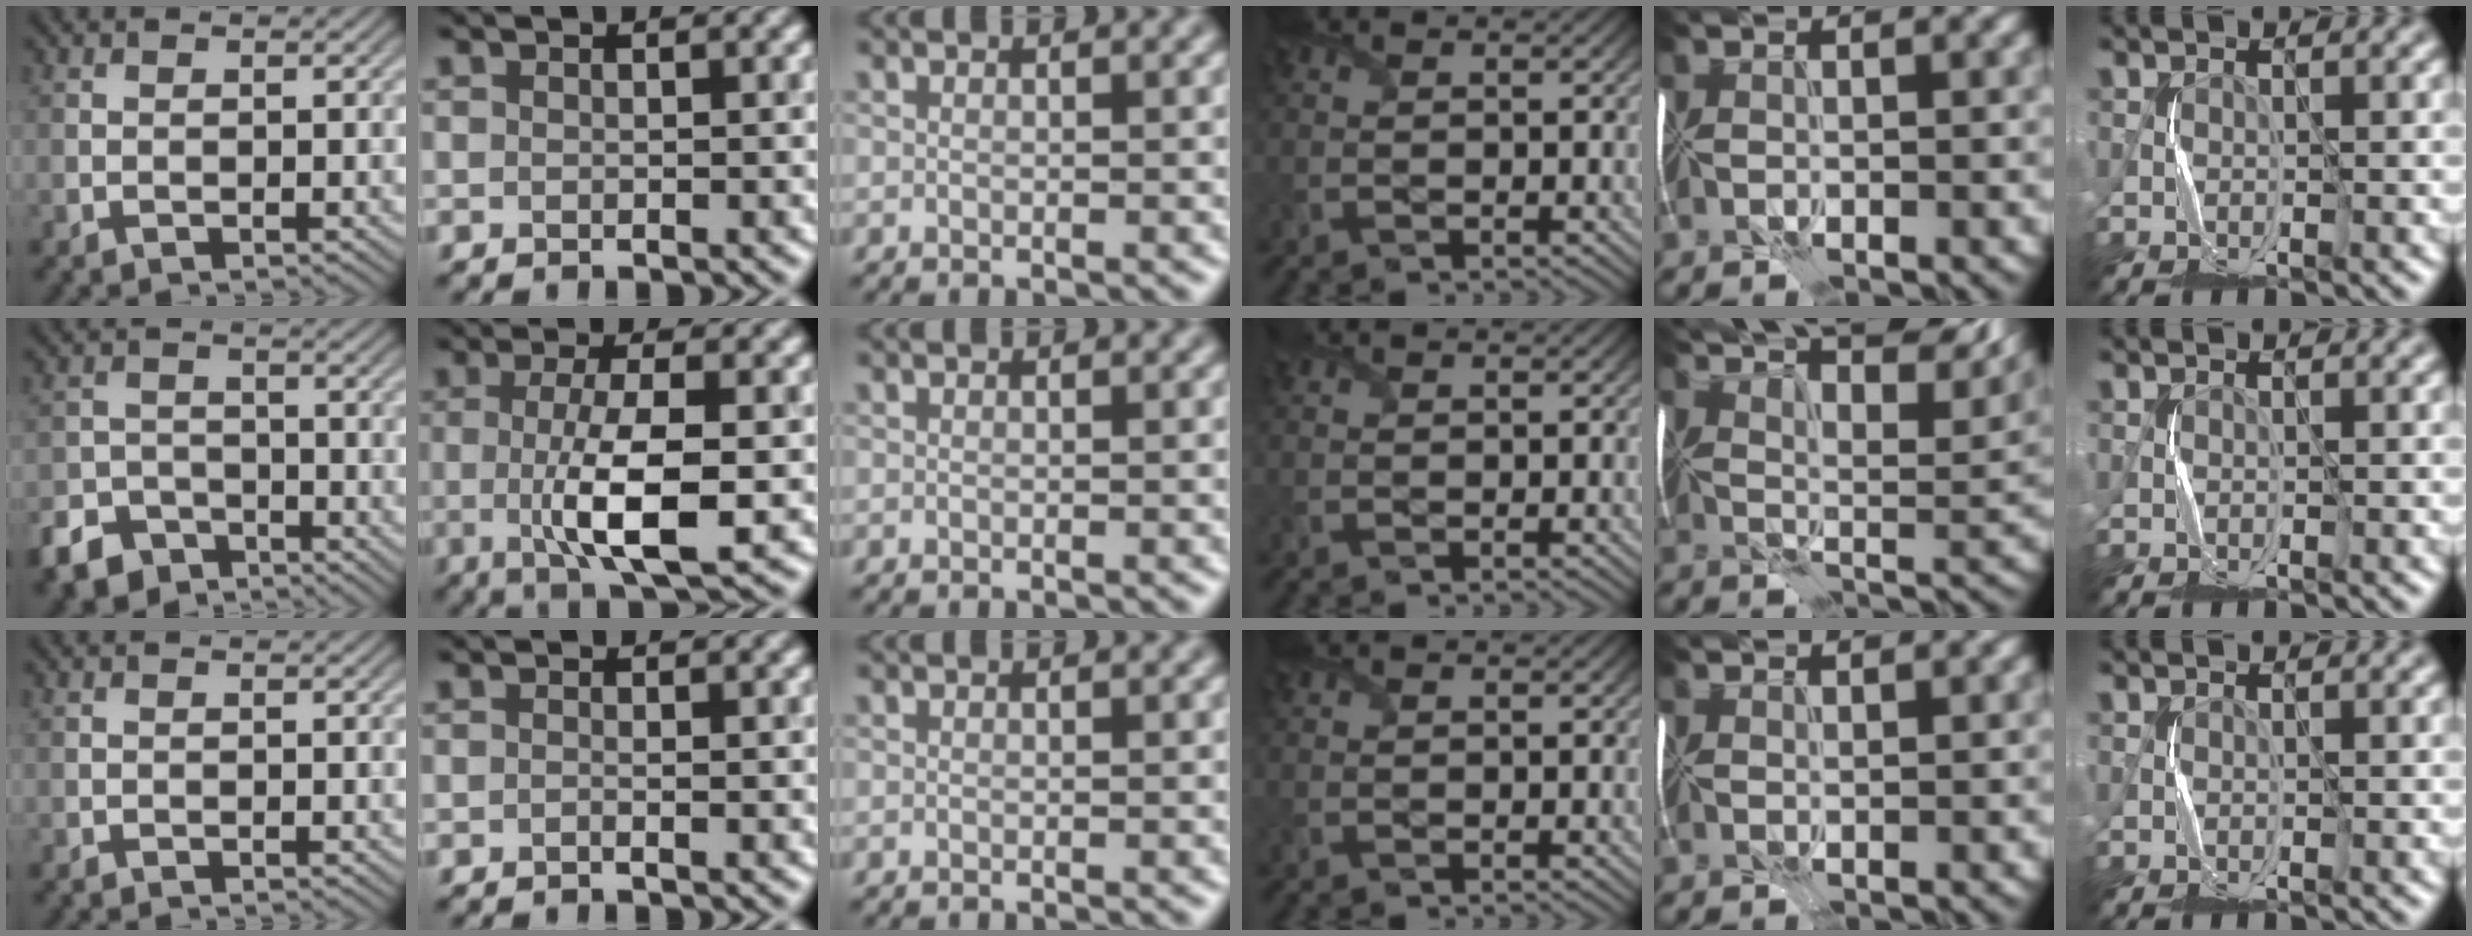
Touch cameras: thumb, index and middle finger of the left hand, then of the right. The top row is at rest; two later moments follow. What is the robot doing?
{"motion": "fold", "object": "plastic wrap"}